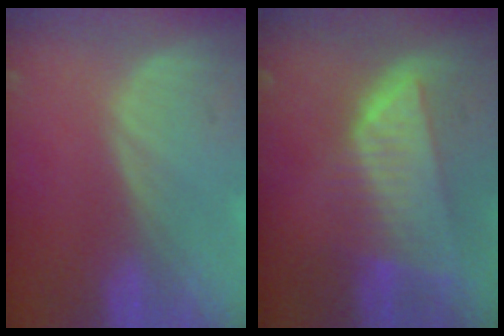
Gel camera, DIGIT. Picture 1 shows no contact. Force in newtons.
{"total": 8.3, "press": 7.3, "slide": 4.0}